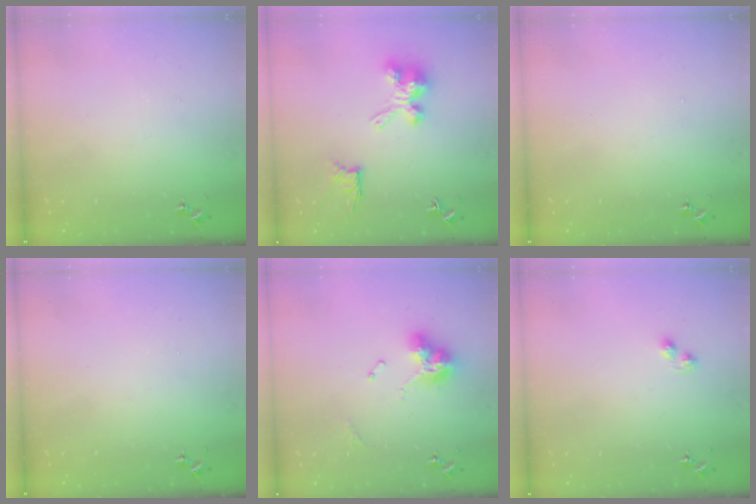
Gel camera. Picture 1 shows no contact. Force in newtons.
{"total": 11.6, "press": 11.6, "slide": 0.3}
{"total": 0.0}
{"total": 0.0}
{"total": 12.6, "press": 12.6, "slide": 1.1}
{"total": 2.9, "press": 2.8, "slide": 0.5}